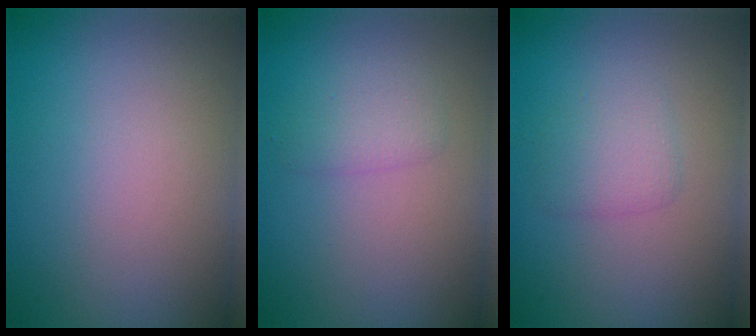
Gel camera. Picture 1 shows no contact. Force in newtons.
{"total": 1.6, "press": 1.6, "slide": 0.1}
{"total": 1.9, "press": 1.9, "slide": 0.0}